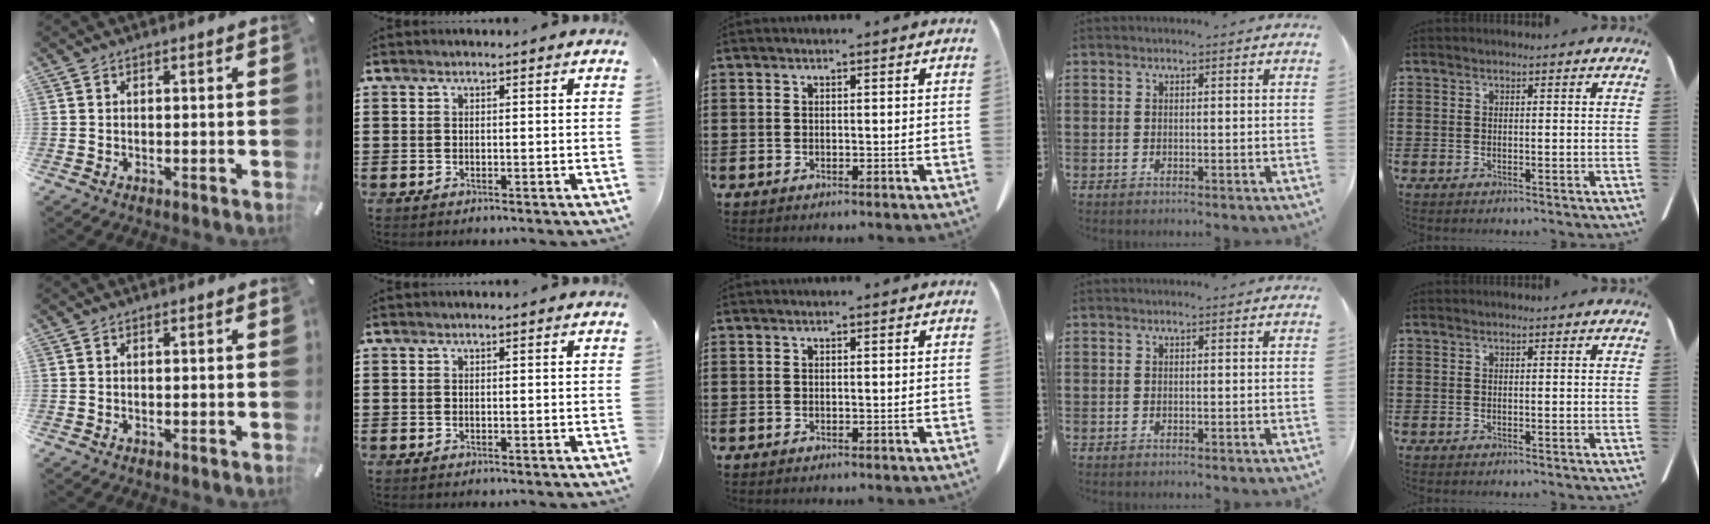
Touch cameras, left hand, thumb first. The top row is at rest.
{}